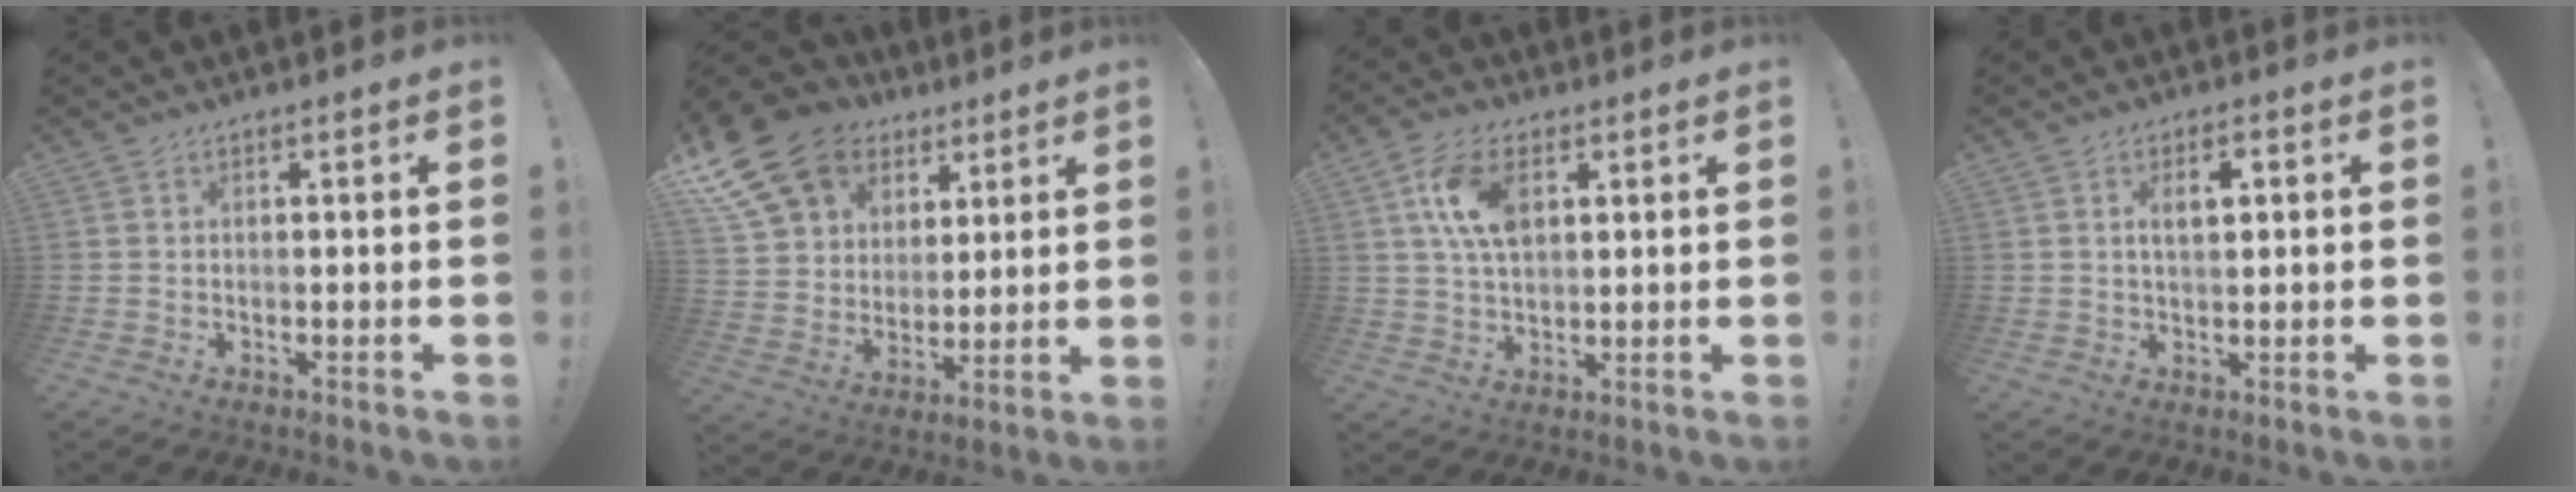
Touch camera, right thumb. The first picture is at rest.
{"total": 18.5, "force": [10.6, 13.2, 7.6], "torque": [-0.131, -0.059, 0.221]}
{"total": 11.2, "force": [3.6, 6.5, 8.3], "torque": [-0.157, 0.005, 0.068]}
{"total": 4.5, "force": [1.1, 2.3, 3.8], "torque": [-0.046, -0.002, 0.010]}